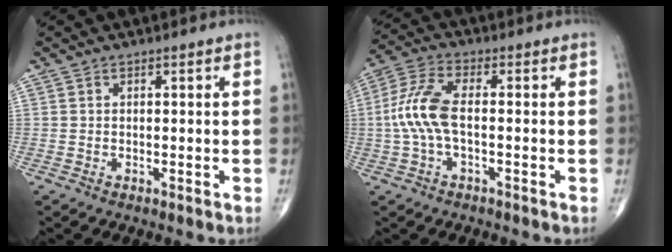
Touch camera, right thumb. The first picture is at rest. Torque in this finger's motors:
{"motor_torque": [0.43, 1.67, 0.97, -0.42, 0.12]}